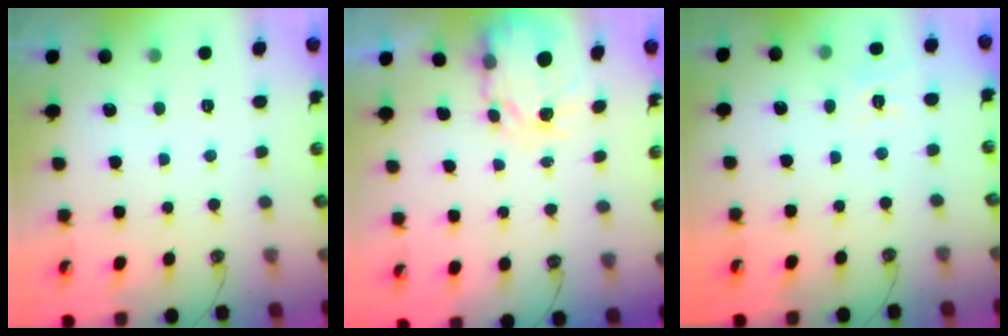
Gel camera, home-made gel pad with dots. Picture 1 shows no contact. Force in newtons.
{"total": 4.0, "press": 4.0, "slide": 0.1}
{"total": 6.2, "press": 6.1, "slide": 0.6}